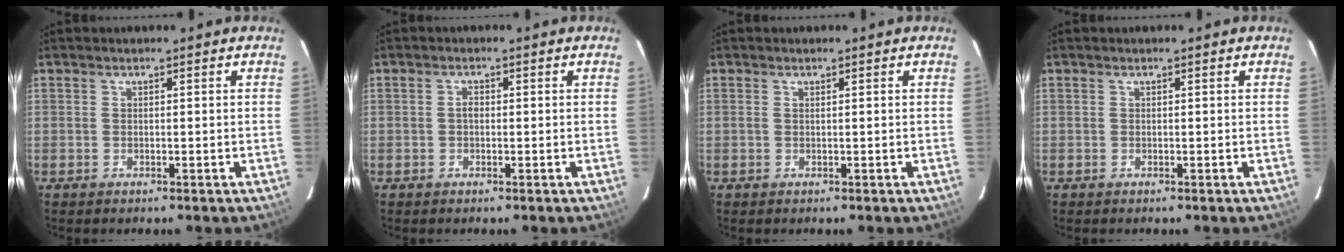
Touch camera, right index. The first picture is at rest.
{"total": 1.1, "force": [-0.2, 0.7, 0.8], "torque": [-0.014, 0.006, -0.004]}
{"total": 0.0}
{"total": 0.0}